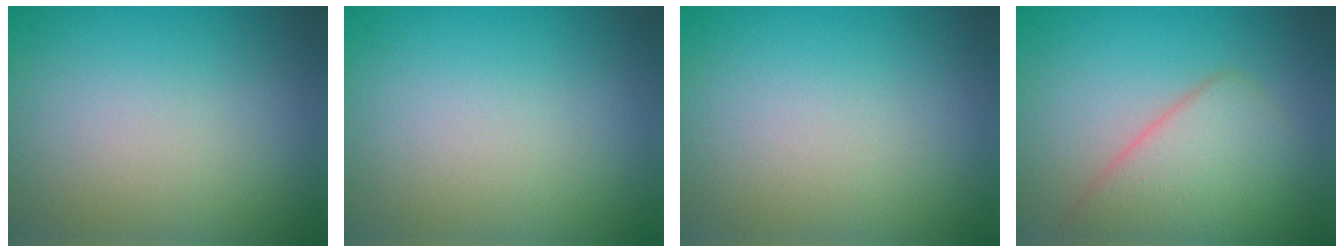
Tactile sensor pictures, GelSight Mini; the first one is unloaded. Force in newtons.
{"total": 0.0}
{"total": 0.0}
{"total": 5.0, "press": 5.0, "slide": 0.4}